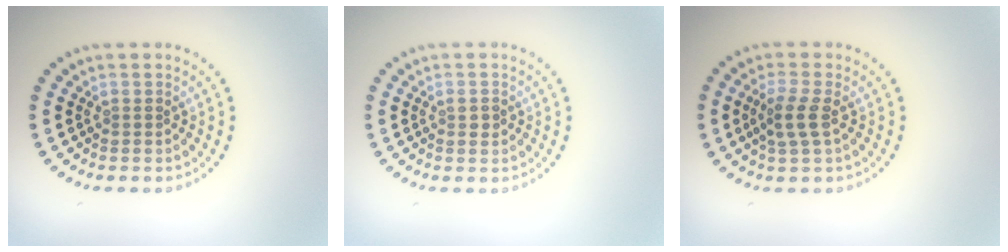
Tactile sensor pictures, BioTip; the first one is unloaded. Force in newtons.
{"total": 1.1, "press": 1.1, "slide": 0.3}
{"total": 2.4, "press": 2.2, "slide": 1.0}